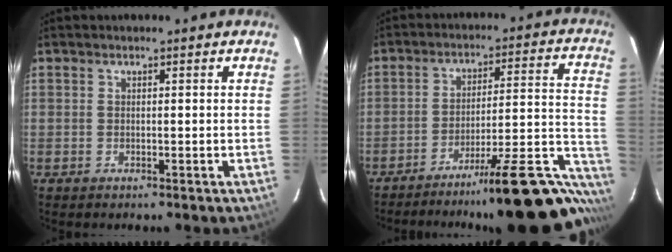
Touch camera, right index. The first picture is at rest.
{"total": 24.6, "force": [-19.0, 3.2, 15.3], "torque": [-0.172, -0.006, -0.266]}